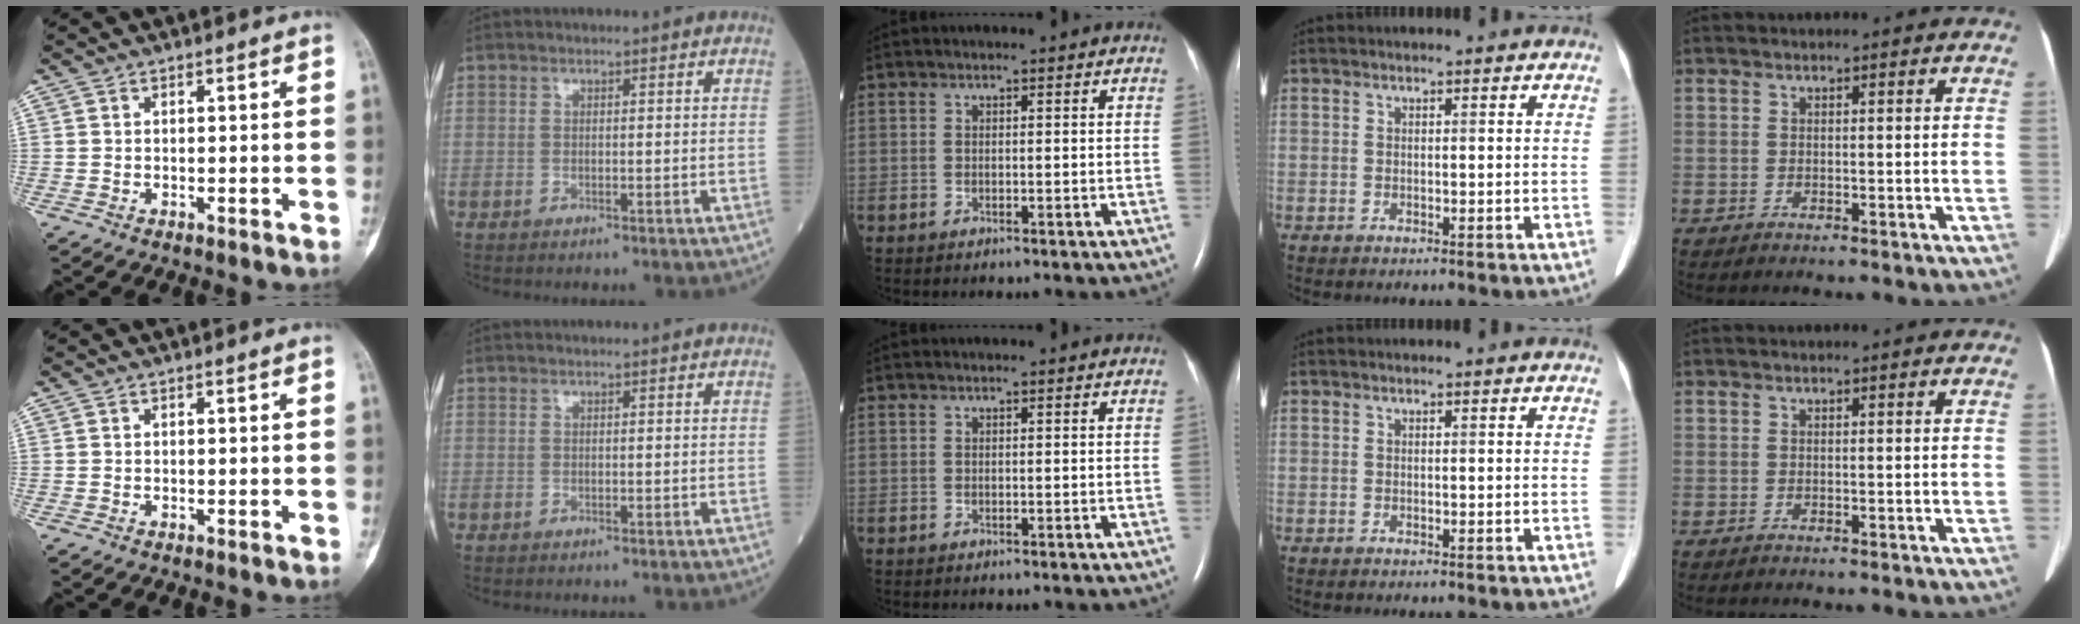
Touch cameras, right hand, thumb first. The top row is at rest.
{}